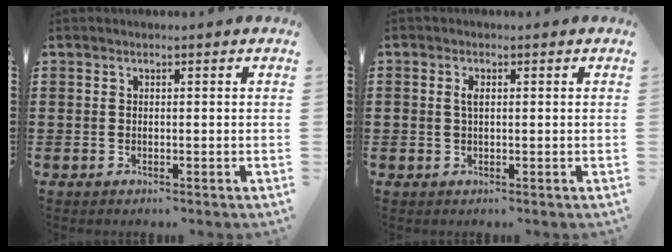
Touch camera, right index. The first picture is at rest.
{"total": 1.7, "force": [0.3, 0.8, 1.5], "torque": [-0.032, 0.006, 0.004]}